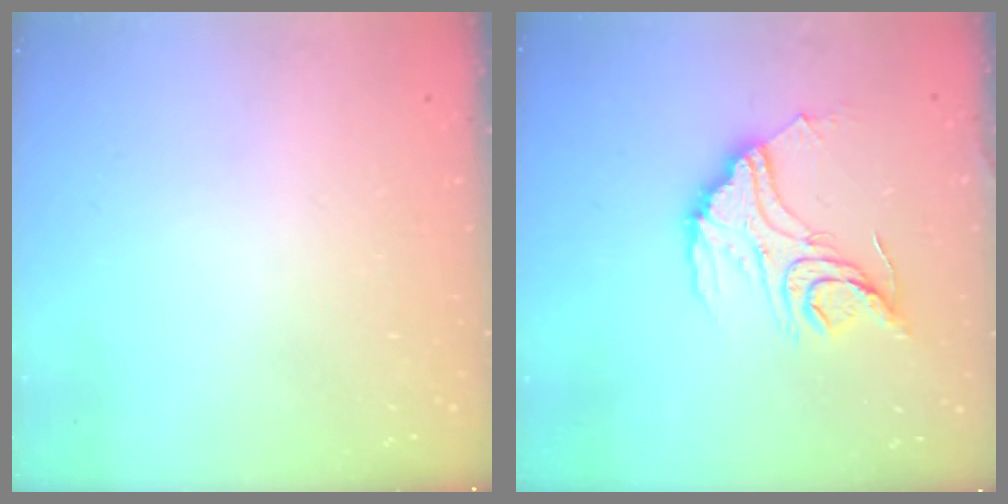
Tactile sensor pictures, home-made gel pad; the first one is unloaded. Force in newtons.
{"total": 16.3, "press": 16.3, "slide": 1.3}